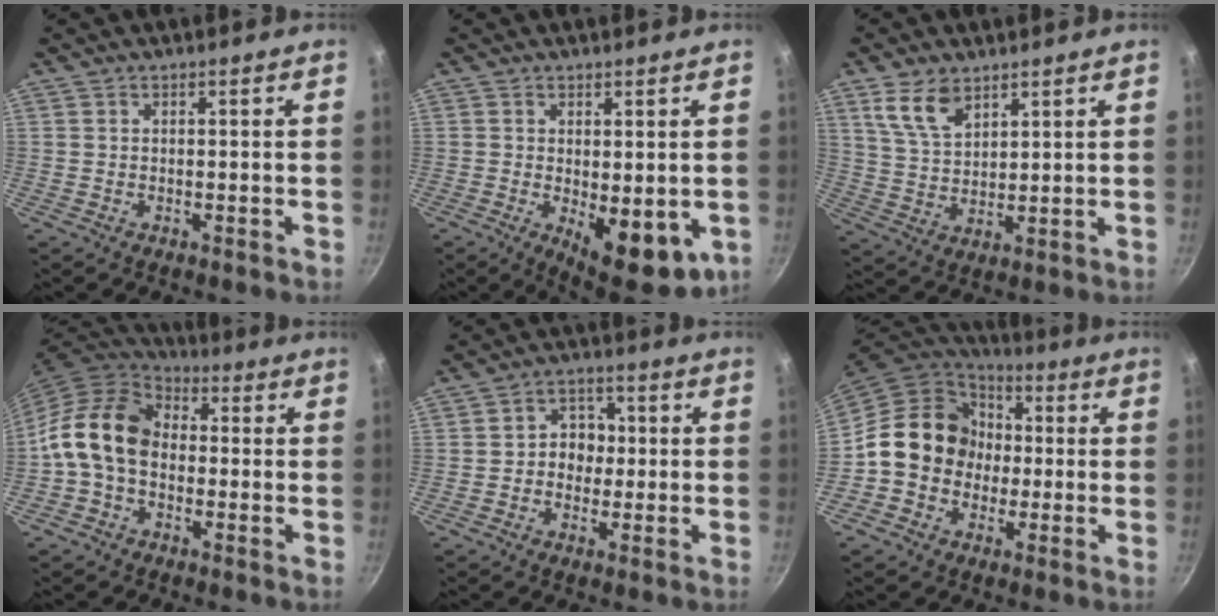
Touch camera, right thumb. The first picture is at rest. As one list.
[{"total": 10.6, "force": [-1.6, 4.9, 9.3], "torque": [-0.100, -0.011, -0.007]}, {"total": 8.0, "force": [4.9, 4.3, 4.7], "torque": [-0.074, -0.023, 0.102]}, {"total": 13.3, "force": [-0.8, 9.8, 8.9], "torque": [-0.139, 0.034, -0.036]}, {"total": 6.3, "force": [-0.3, 5.4, 3.2], "torque": [-0.004, 0.015, -0.012]}, {"total": 15.2, "force": [-0.4, 13.3, 7.5], "torque": [-0.081, 0.039, -0.022]}]